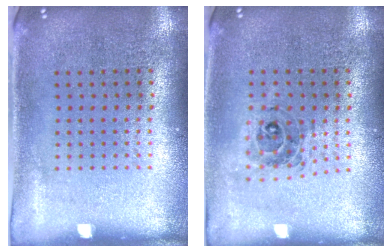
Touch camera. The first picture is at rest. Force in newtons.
{"total": 0.8, "press": 0.8, "slide": 0.1}